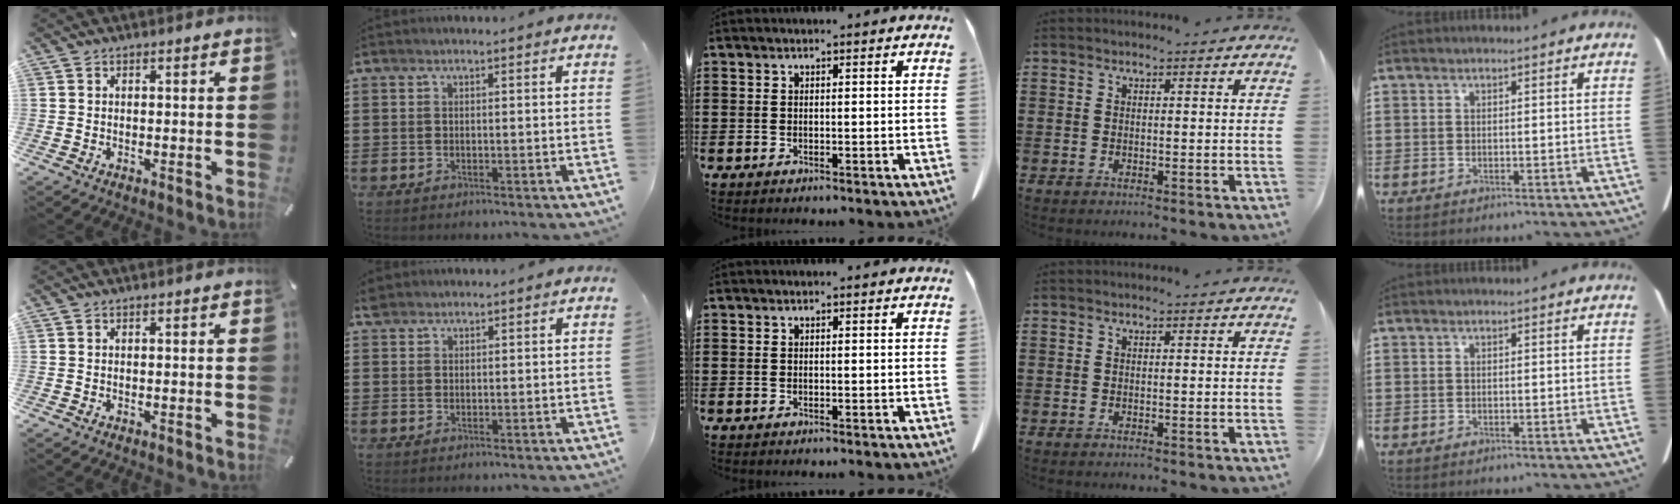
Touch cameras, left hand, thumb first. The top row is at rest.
{"index": {"total": 1.6, "force": [1.4, 0.7, 0.3], "torque": [-0.010, 0.004, 0.028]}}